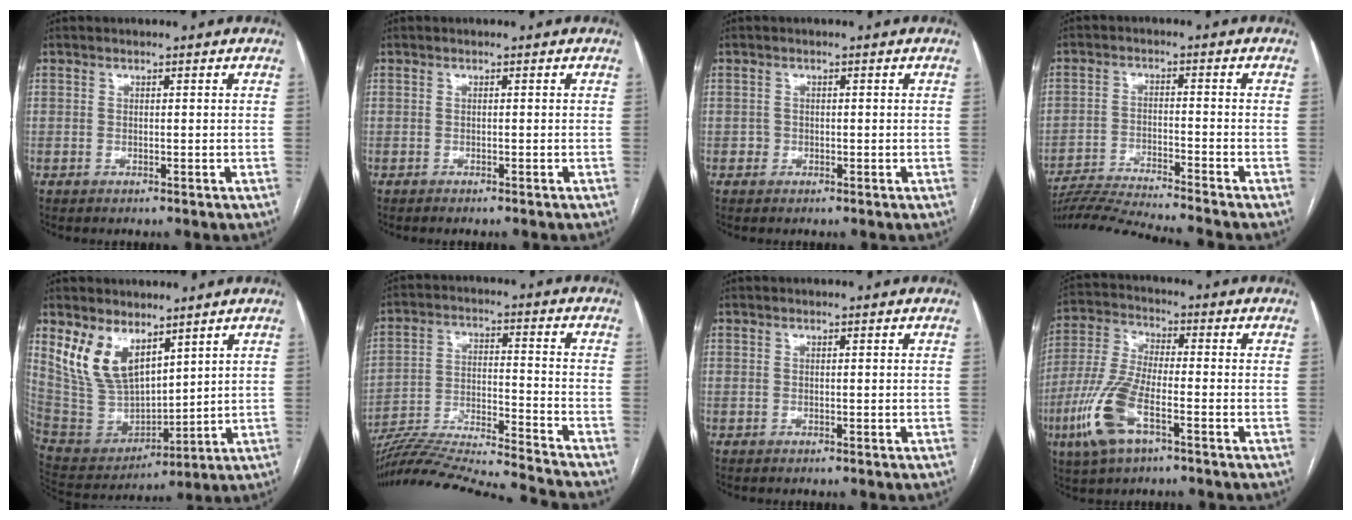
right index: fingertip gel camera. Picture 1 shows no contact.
{"total": 1.5, "force": [-1.3, 0.0, 0.8], "torque": [-0.007, 0.000, -0.016]}
{"total": 0.9, "force": [-0.3, 0.9, 0.1], "torque": [0.003, 0.005, -0.006]}
{"total": 12.6, "force": [-11.7, -2.2, 3.9], "torque": [-0.050, -0.015, -0.198]}
{"total": 12.0, "force": [7.2, 6.3, 7.2], "torque": [-0.159, 0.011, 0.160]}
{"total": 23.2, "force": [-21.8, -1.3, 8.1], "torque": [-0.148, -0.028, -0.336]}
{"total": 0.0}
{"total": 11.3, "force": [-5.0, 3.4, 9.6], "torque": [-0.225, -0.010, -0.098]}